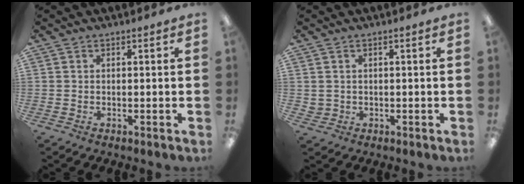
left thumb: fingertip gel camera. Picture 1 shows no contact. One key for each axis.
{"total": 1.4, "fx": 0.5, "fy": 1.3, "fz": 0.1, "tx": -0.005, "ty": 0.000, "tz": 0.008}